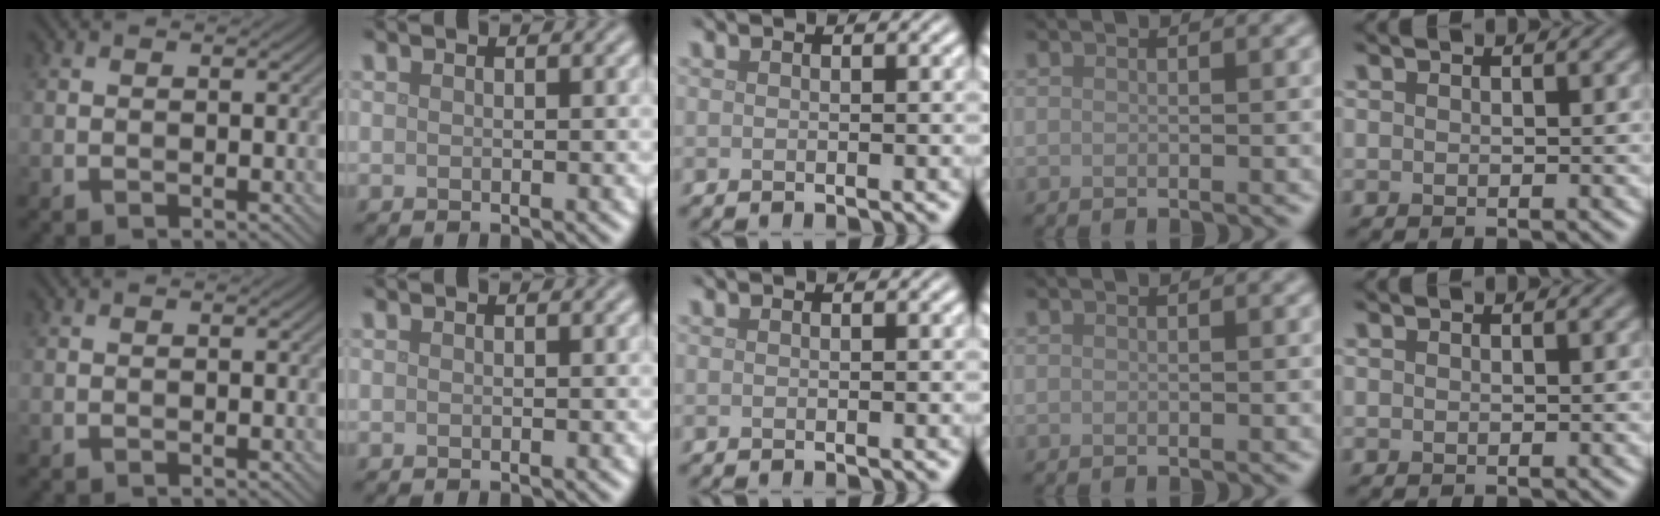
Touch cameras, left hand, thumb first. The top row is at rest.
{}